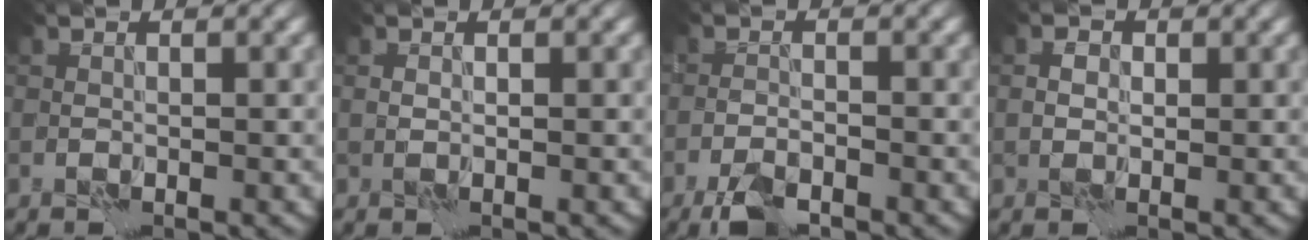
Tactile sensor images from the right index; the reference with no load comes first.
{"total": 0.6, "force": [0.1, 0.4, 0.4], "torque": [-0.011, -0.002, 0.001]}
{"total": 3.6, "force": [-2.7, 1.2, 2.1], "torque": [-0.043, -0.003, -0.056]}
{"total": 1.5, "force": [0.0, 1.2, 0.9], "torque": [-0.019, 0.004, -0.004]}